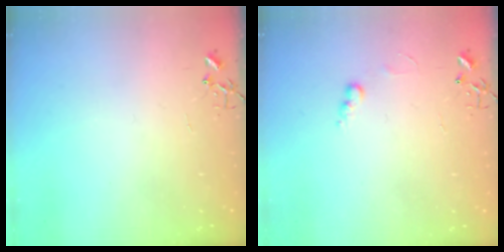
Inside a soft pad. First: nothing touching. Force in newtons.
{"total": 5.2, "press": 5.1, "slide": 0.6}